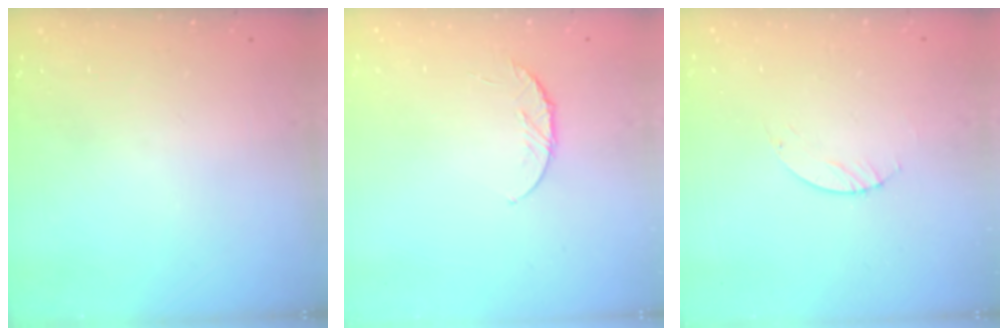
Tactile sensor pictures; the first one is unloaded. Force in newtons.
{"total": 5.7, "press": 5.7, "slide": 0.7}
{"total": 0.9, "press": 0.8, "slide": 0.2}